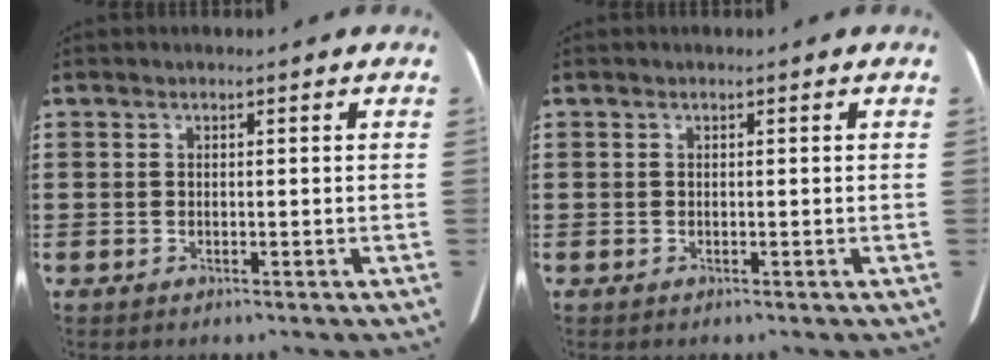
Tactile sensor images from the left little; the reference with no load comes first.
{"total": 0.0}